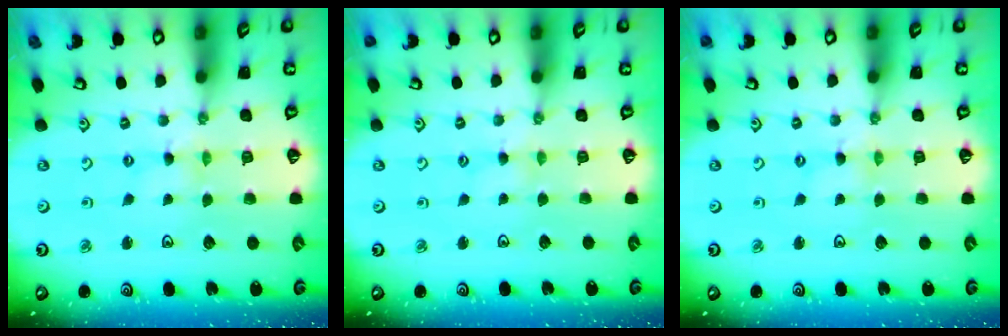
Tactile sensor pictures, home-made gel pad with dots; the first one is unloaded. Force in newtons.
{"total": 1.8, "press": 1.8, "slide": 0.2}
{"total": 1.4, "press": 1.4, "slide": 0.2}